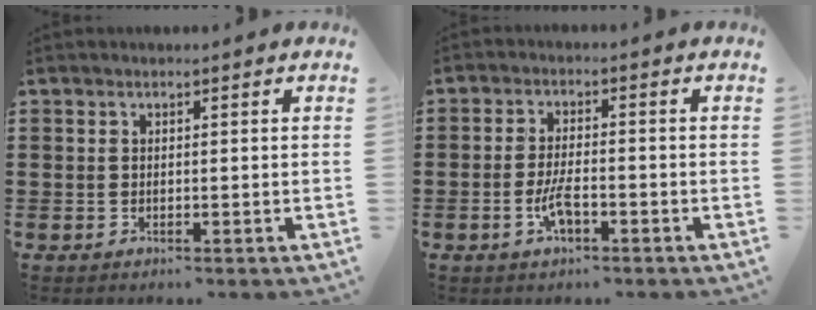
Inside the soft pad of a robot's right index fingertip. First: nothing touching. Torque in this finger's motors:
{"motor_torque": [2.14, 0.00, 0.14, 0.04]}